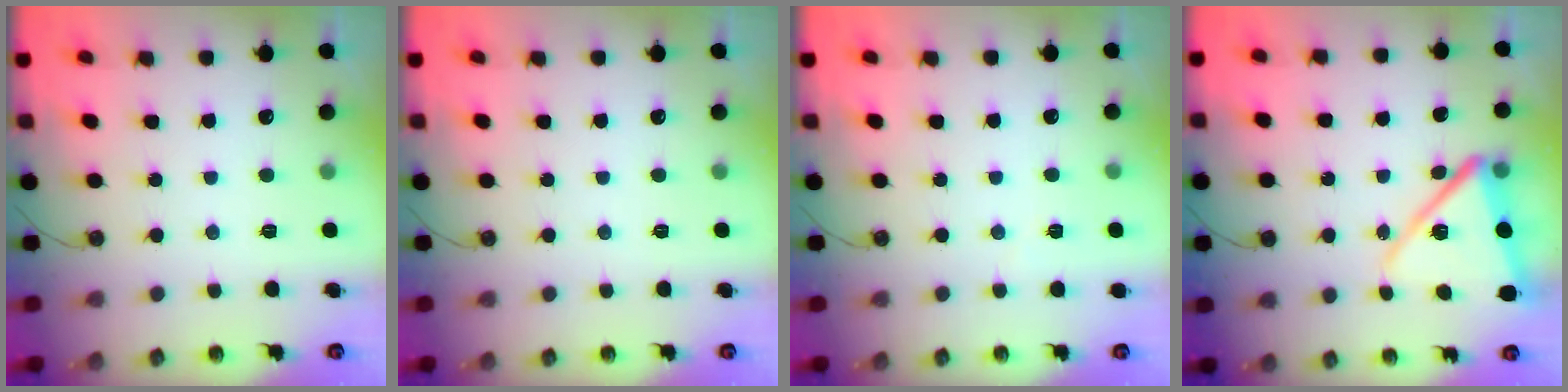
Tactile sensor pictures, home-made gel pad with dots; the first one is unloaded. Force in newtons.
{"total": 0.0}
{"total": 1.6, "press": 1.4, "slide": 0.6}
{"total": 14.4, "press": 14.4, "slide": 0.9}